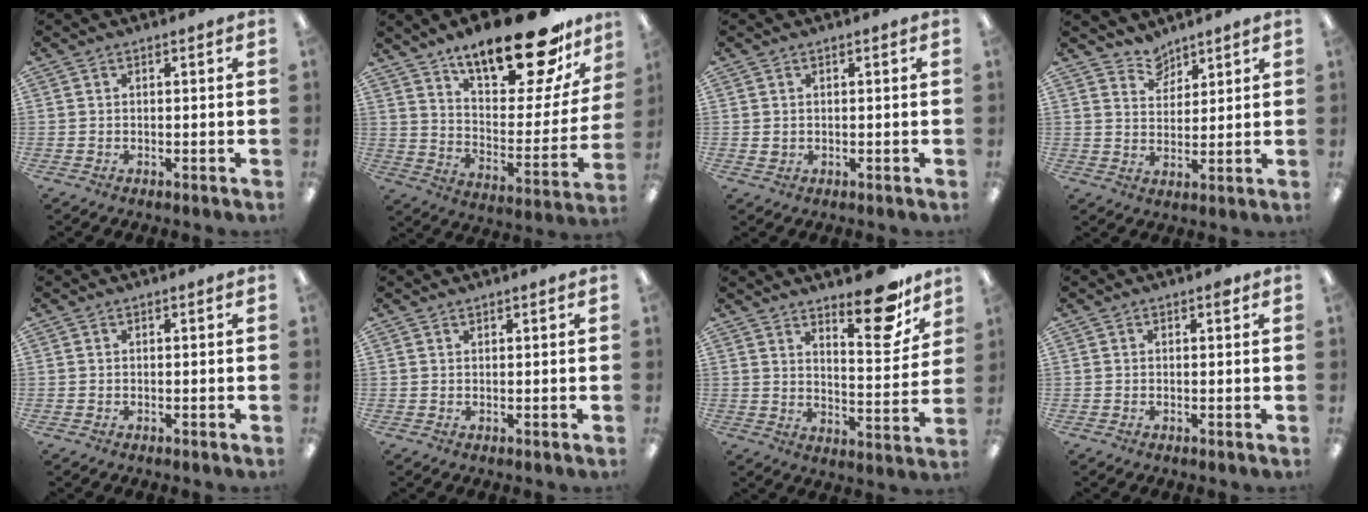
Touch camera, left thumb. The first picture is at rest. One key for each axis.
{"total": 24.2, "fx": 18.2, "fy": 8.0, "fz": 13.9, "tx": -0.201, "ty": -0.123, "tz": 0.301}
{"total": 0.9, "fx": 0.4, "fy": 0.7, "fz": 0.3, "tx": 0.001, "ty": 0.000, "tz": 0.005}
{"total": 5.6, "fx": 5.1, "fy": 2.2, "fz": 0.4, "tx": -0.008, "ty": -0.034, "tz": 0.097}
{"total": 0.0}
{"total": 0.7, "fx": 0.6, "fy": 0.1, "fz": 0.1, "tx": -0.003, "ty": 0.001, "tz": 0.012}
{"total": 15.0, "fx": 11.4, "fy": 4.6, "fz": 8.5, "tx": -0.101, "ty": -0.081, "tz": 0.186}
{"total": 0.9, "fx": 0.6, "fy": 0.3, "fz": 0.7, "tx": 0.001, "ty": -0.005, "tz": 0.007}